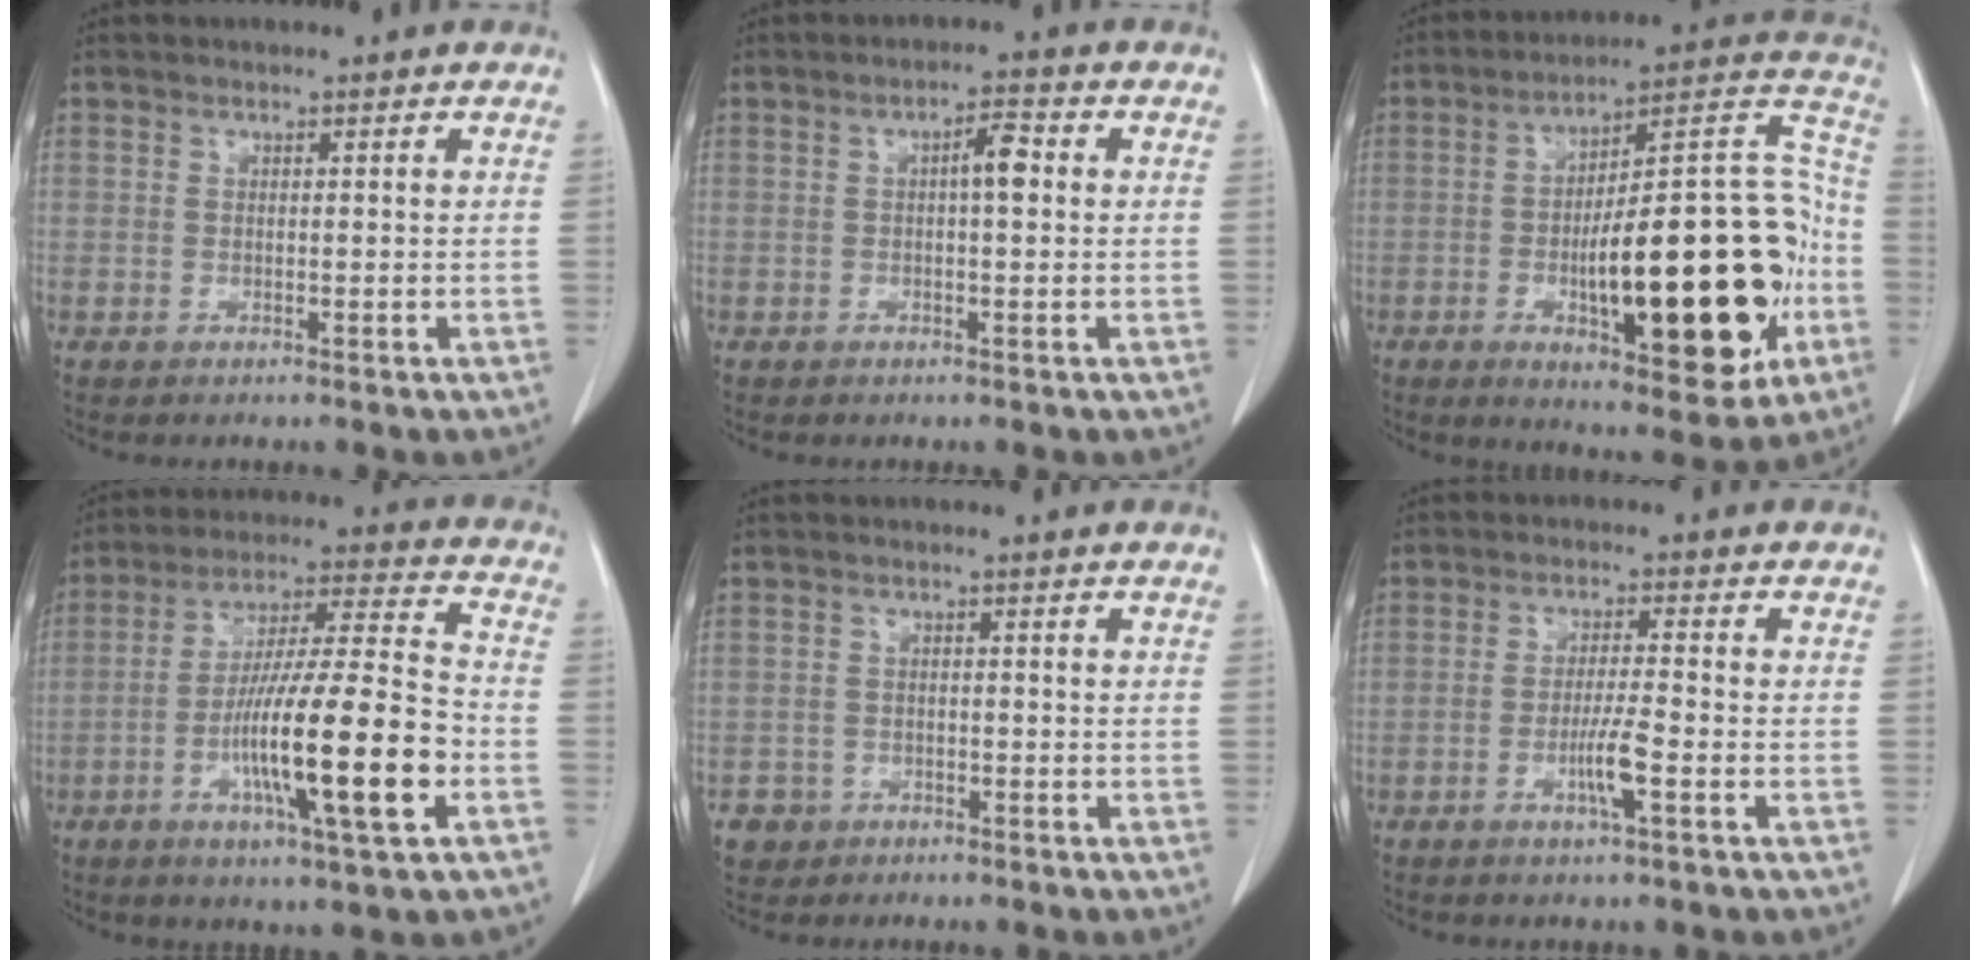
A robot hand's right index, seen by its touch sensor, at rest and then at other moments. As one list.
[{"total": 3.2, "force": [0.3, 0.7, 3.1], "torque": [-0.051, 0.009, 0.003]}, {"total": 27.1, "force": [-6.2, 7.3, 25.3], "torque": [-0.339, 0.022, -0.075]}, {"total": 17.9, "force": [-5.5, 1.0, 17.0], "torque": [-0.297, -0.007, -0.090]}, {"total": 3.1, "force": [-1.6, 2.7, -0.2], "torque": [0.004, 0.011, -0.030]}, {"total": 4.4, "force": [-1.8, -0.2, 4.0], "torque": [-0.078, -0.007, -0.033]}]